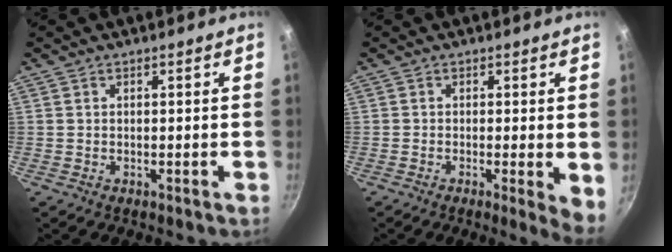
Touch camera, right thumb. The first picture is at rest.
{"total": 4.6, "force": [-0.6, 0.8, 4.5], "torque": [-0.057, -0.010, -0.010]}